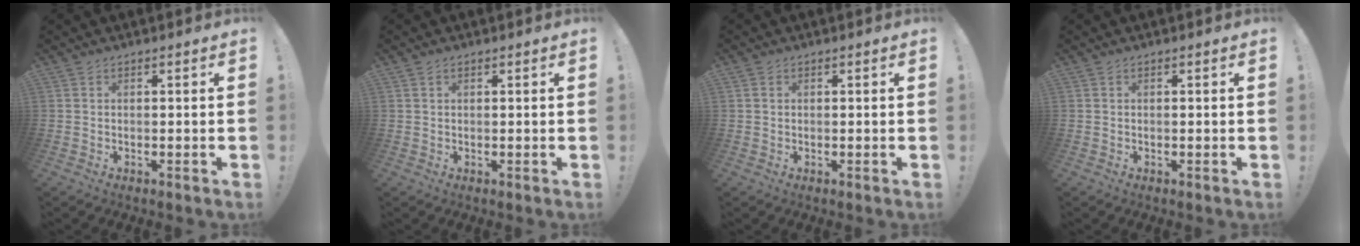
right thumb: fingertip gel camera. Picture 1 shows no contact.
{"total": 0.8, "force": [0.5, 0.5, 0.3], "torque": [0.001, -0.002, 0.007]}
{"total": 0.8, "force": [0.3, 0.7, 0.2], "torque": [-0.004, 0.003, 0.006]}
{"total": 0.0}